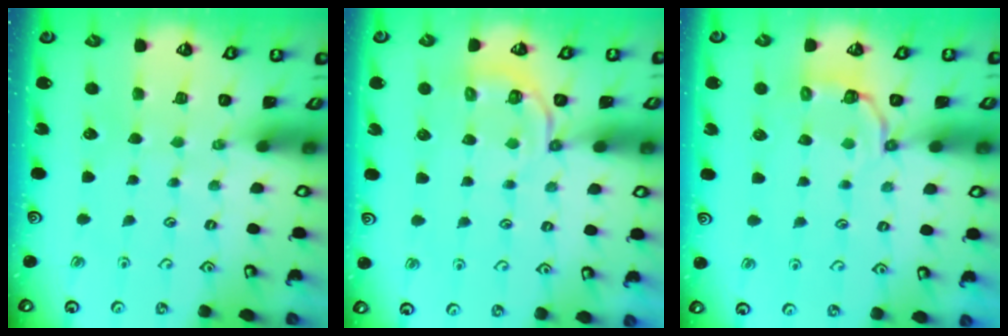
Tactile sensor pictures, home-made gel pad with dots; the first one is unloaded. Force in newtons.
{"total": 5.8, "press": 5.5, "slide": 1.9}
{"total": 3.5, "press": 2.9, "slide": 2.0}